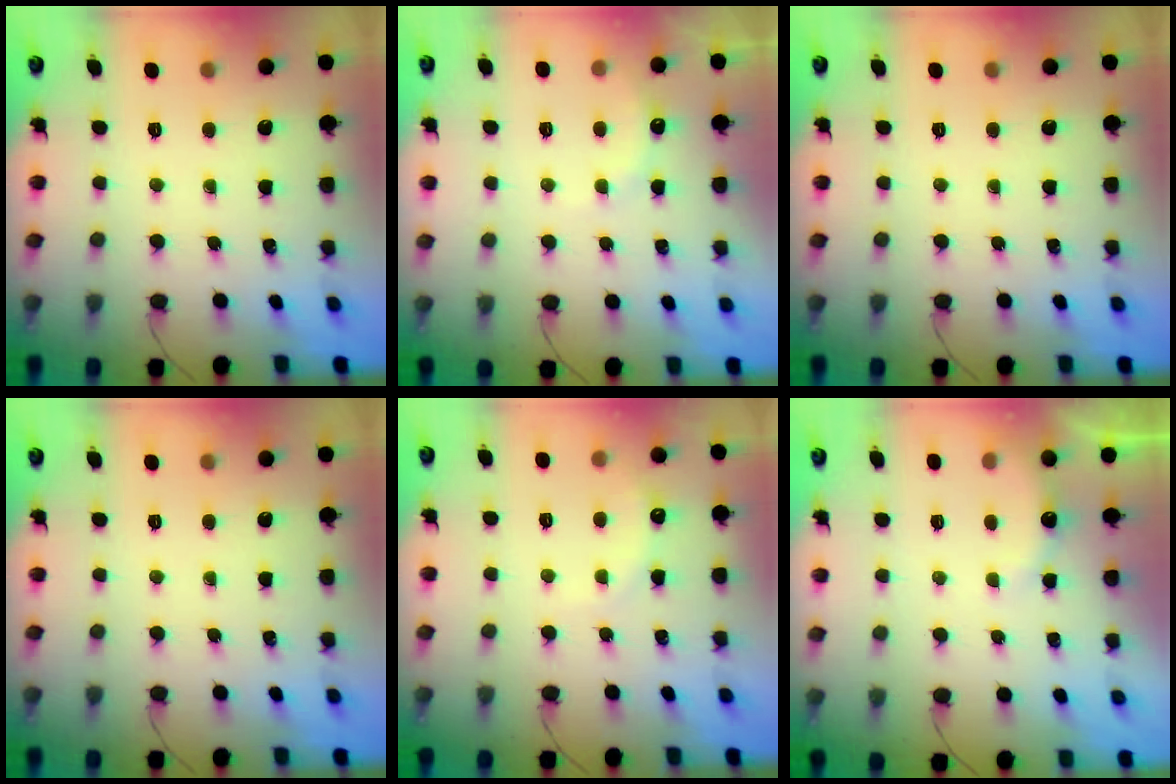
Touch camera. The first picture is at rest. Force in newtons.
{"total": 6.4, "press": 6.3, "slide": 1.2}
{"total": 0.0}
{"total": 0.0}
{"total": 4.6, "press": 4.4, "slide": 1.5}
{"total": 7.3, "press": 7.2, "slide": 1.4}